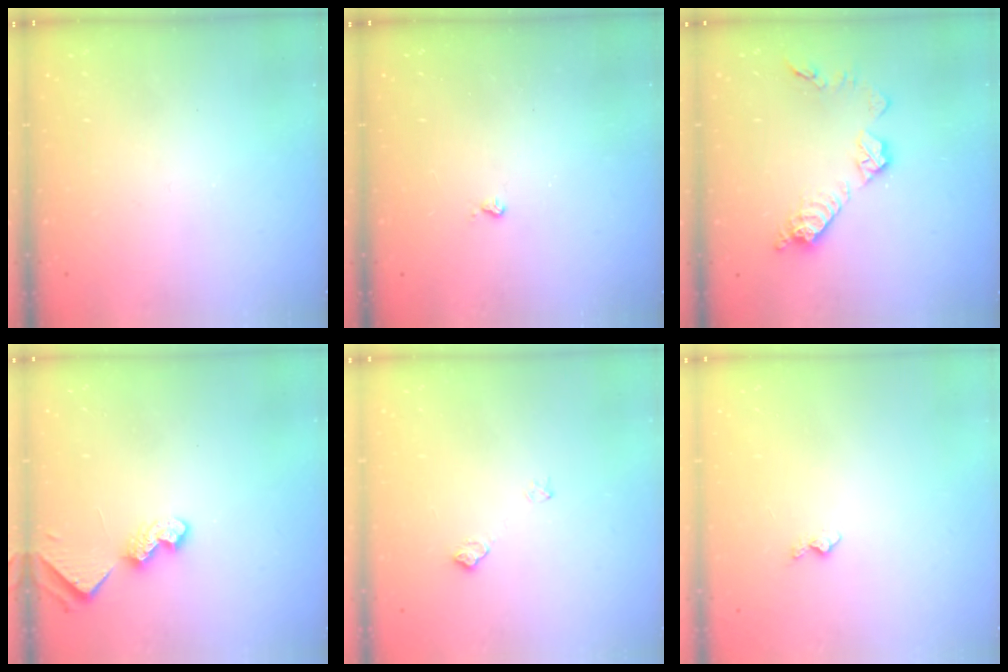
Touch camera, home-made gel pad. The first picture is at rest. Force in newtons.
{"total": 2.1, "press": 2.1, "slide": 0.5}
{"total": 11.4, "press": 11.4, "slide": 0.7}
{"total": 7.0, "press": 7.0, "slide": 0.8}
{"total": 6.7, "press": 6.6, "slide": 0.9}
{"total": 4.0, "press": 4.0, "slide": 0.5}